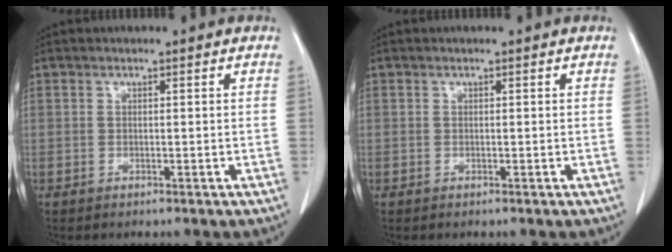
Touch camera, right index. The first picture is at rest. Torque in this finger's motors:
{"motor_torque": [-0.01, 0.01, 0.00, 0.00]}